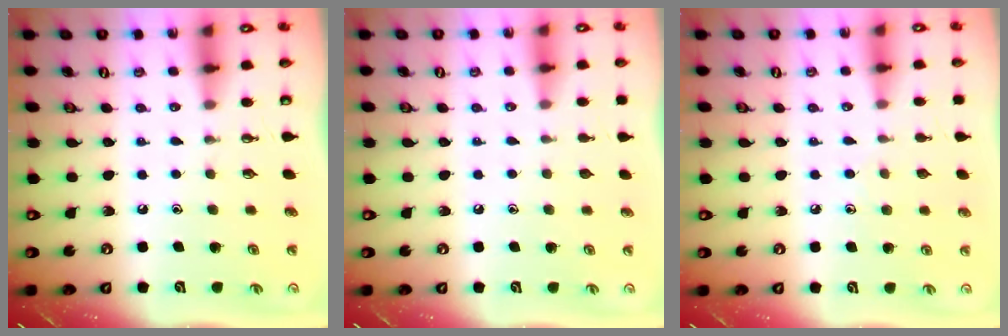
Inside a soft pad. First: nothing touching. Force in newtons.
{"total": 0.0}
{"total": 5.4, "press": 5.3, "slide": 0.7}